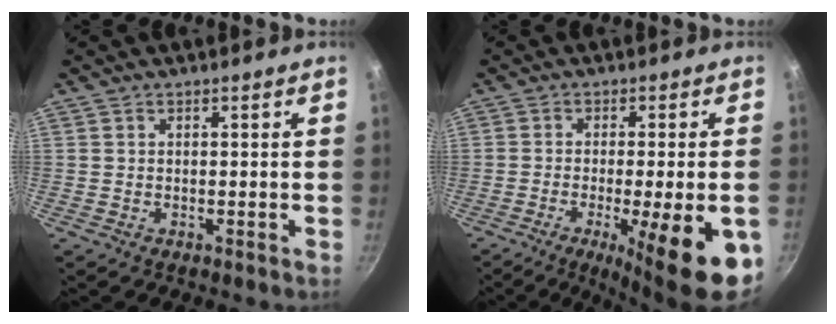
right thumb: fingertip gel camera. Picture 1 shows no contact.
{"total": 16.4, "force": [-6.2, 3.8, 14.7], "torque": [-0.195, -0.001, -0.082]}